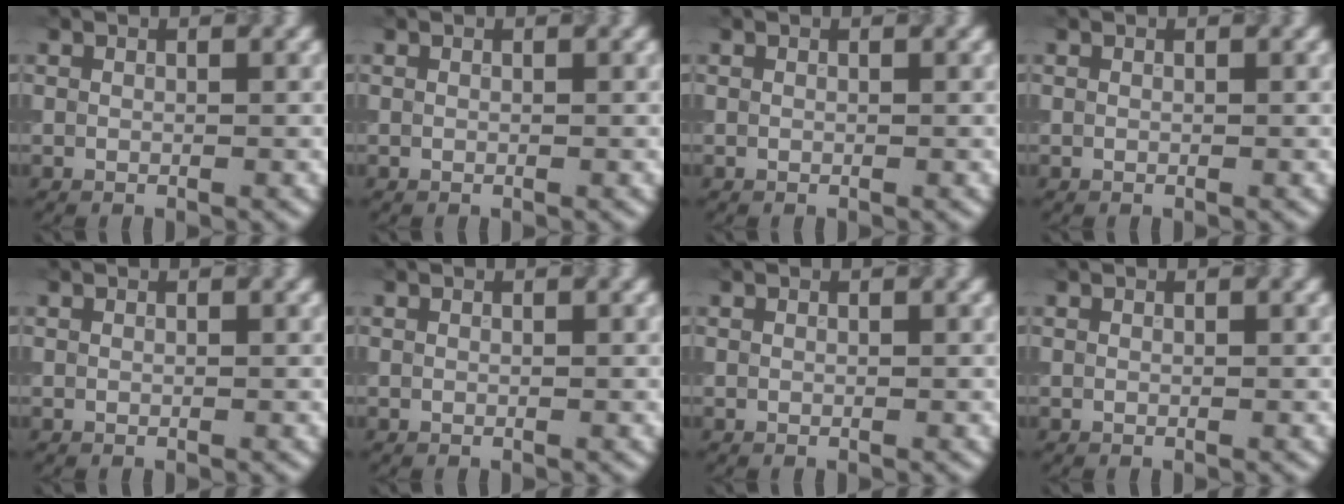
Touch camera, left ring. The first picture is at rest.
{"total": 0.0}
{"total": 0.0}
{"total": 0.0}
{"total": 0.0}
{"total": 0.0}
{"total": 0.0}
{"total": 0.0}